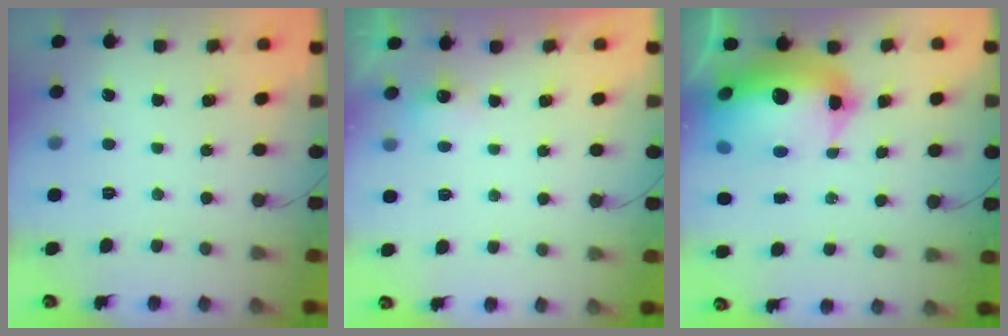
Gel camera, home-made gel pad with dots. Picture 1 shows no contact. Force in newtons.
{"total": 2.3, "press": 2.2, "slide": 0.7}
{"total": 22.1, "press": 20.0, "slide": 9.4}